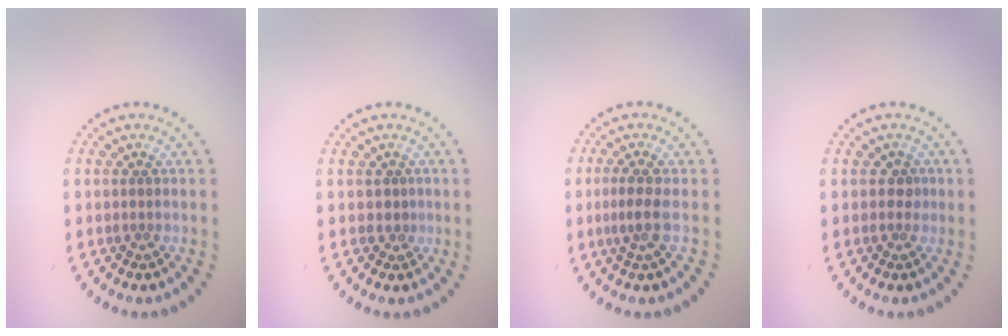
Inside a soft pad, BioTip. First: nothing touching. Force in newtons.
{"total": 0.6, "press": 0.4, "slide": 0.4}
{"total": 2.0, "press": 1.5, "slide": 1.3}
{"total": 0.9, "press": 0.8, "slide": 0.5}